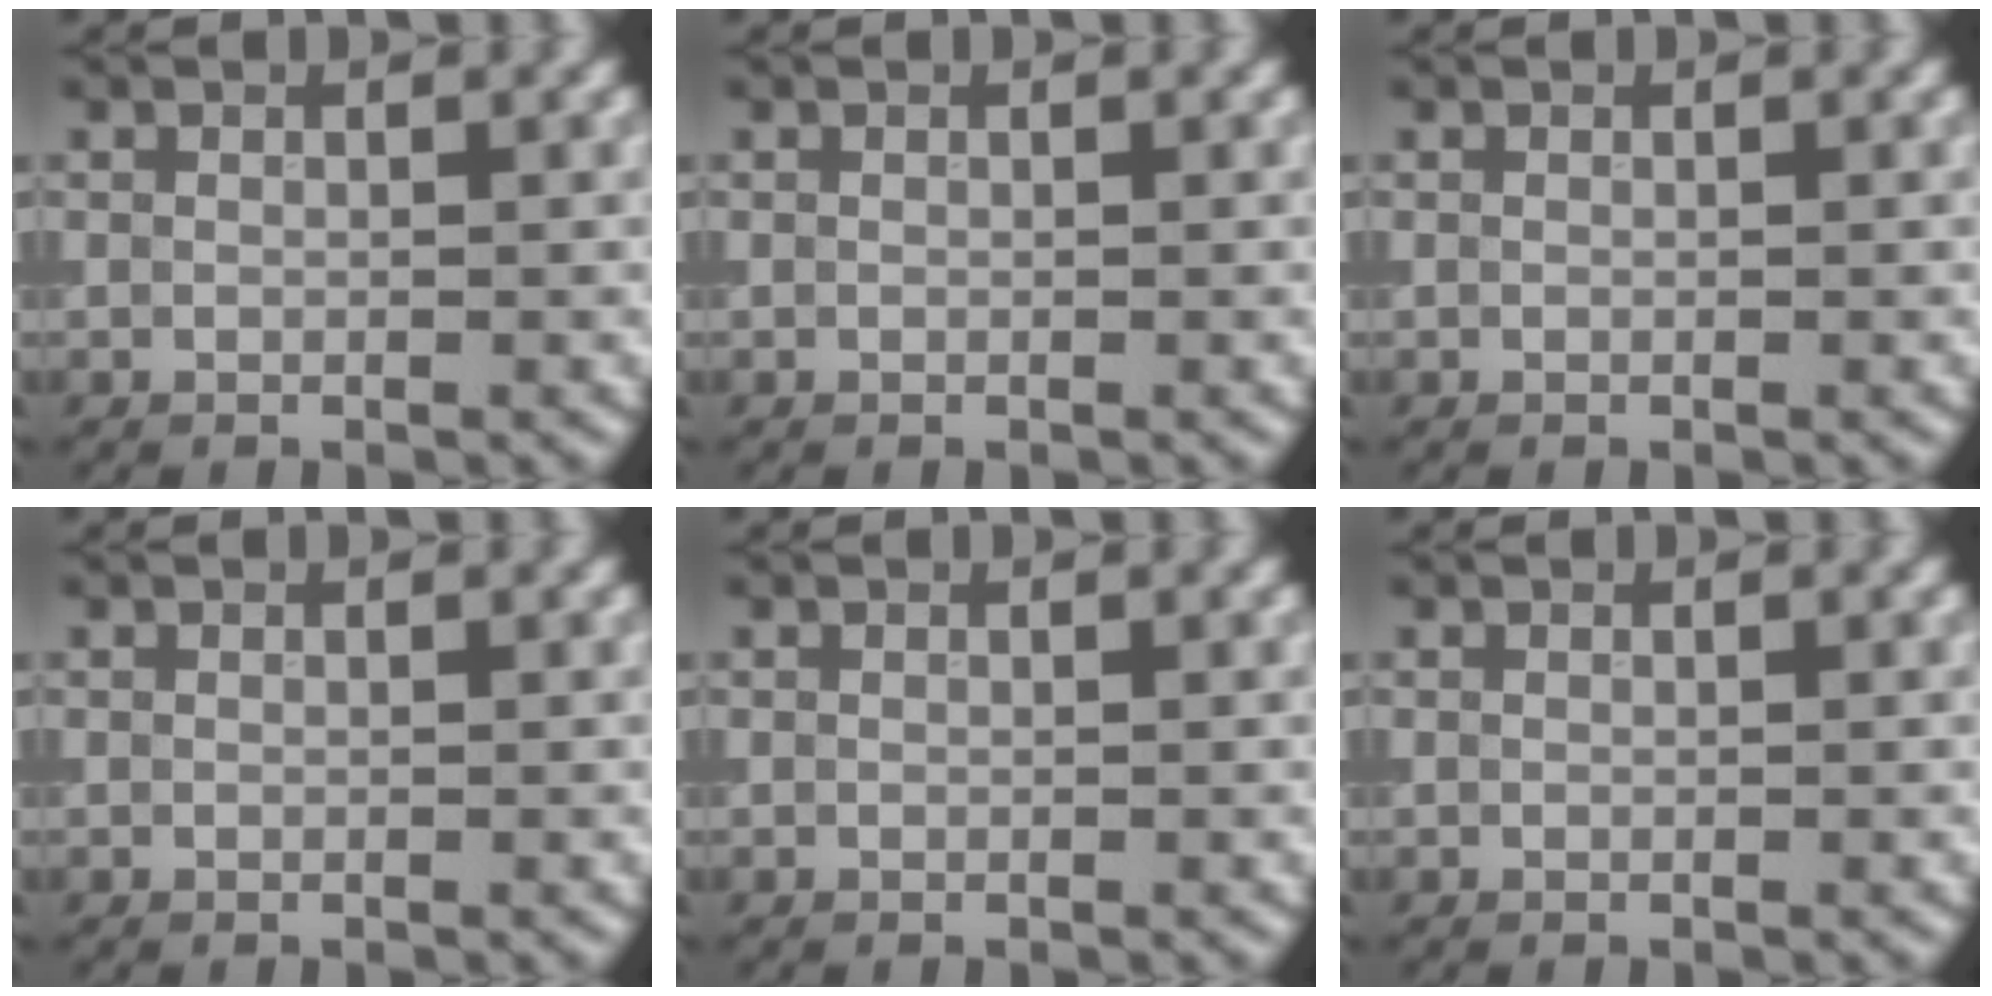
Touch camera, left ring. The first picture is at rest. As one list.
[{"total": 0.0}, {"total": 0.0}, {"total": 0.0}, {"total": 0.0}, {"total": 0.0}]